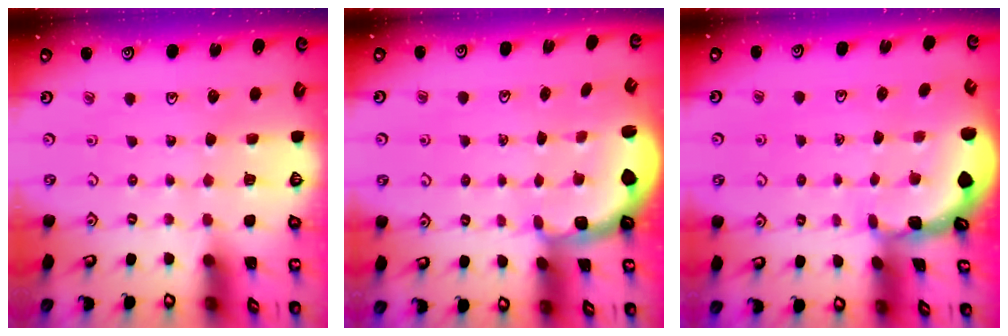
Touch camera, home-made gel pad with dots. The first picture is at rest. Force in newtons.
{"total": 2.5, "press": 1.2, "slide": 2.2}
{"total": 1.5, "press": 1.5, "slide": 0.2}